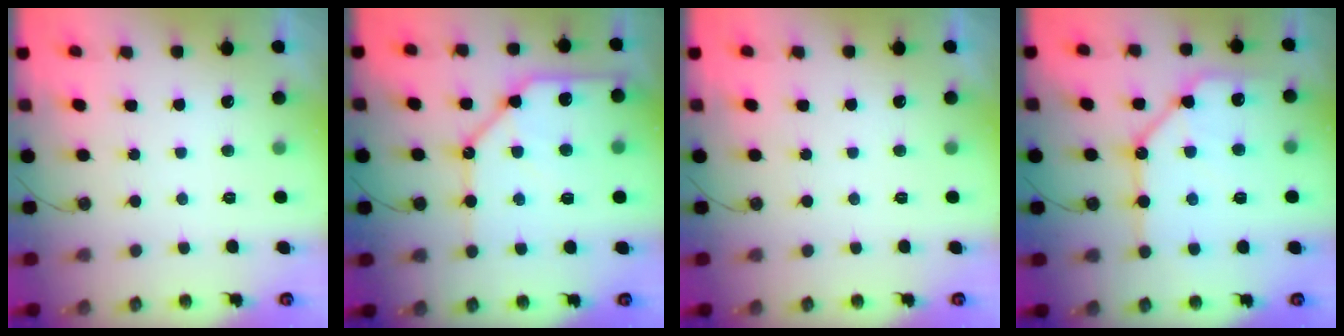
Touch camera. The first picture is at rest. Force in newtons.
{"total": 16.8, "press": 16.7, "slide": 1.9}
{"total": 0.0}
{"total": 13.9, "press": 13.8, "slide": 1.5}